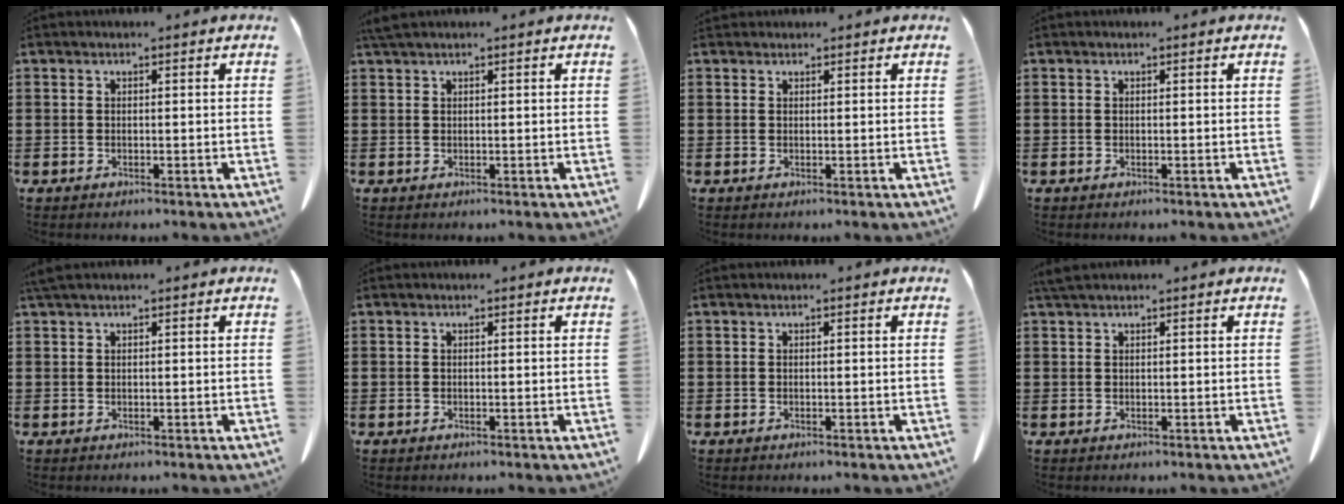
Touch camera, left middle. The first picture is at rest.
{"total": 1.3, "force": [1.0, 0.0, 0.8], "torque": [-0.018, -0.001, 0.020]}
{"total": 0.6, "force": [0.6, 0.3, 0.0], "torque": [-0.002, 0.001, 0.012]}
{"total": 0.0}
{"total": 0.9, "force": [0.7, 0.1, 0.6], "torque": [-0.015, 0.000, 0.013]}
{"total": 0.0}
{"total": 0.0}
{"total": 1.2, "force": [1.1, 0.0, 0.6], "torque": [-0.016, -0.001, 0.021]}